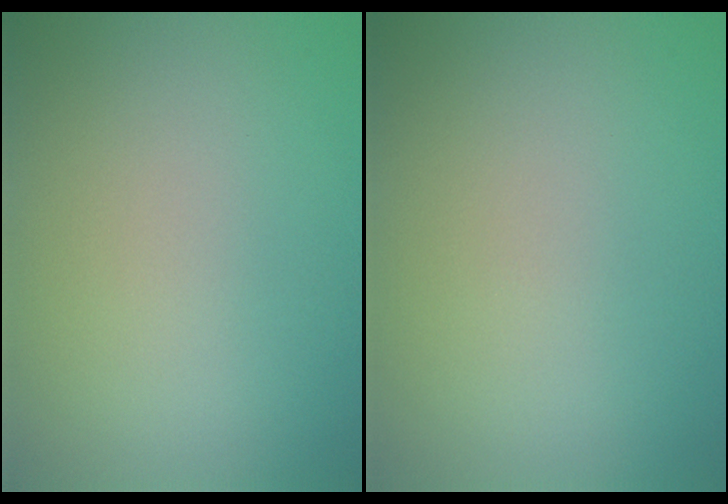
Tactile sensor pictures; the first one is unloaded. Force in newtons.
{"total": 0.0}